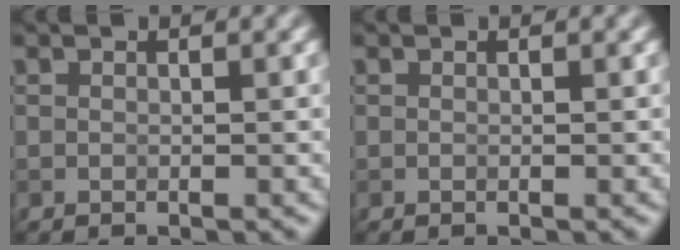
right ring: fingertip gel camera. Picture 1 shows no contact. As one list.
[{"total": 0.0}]